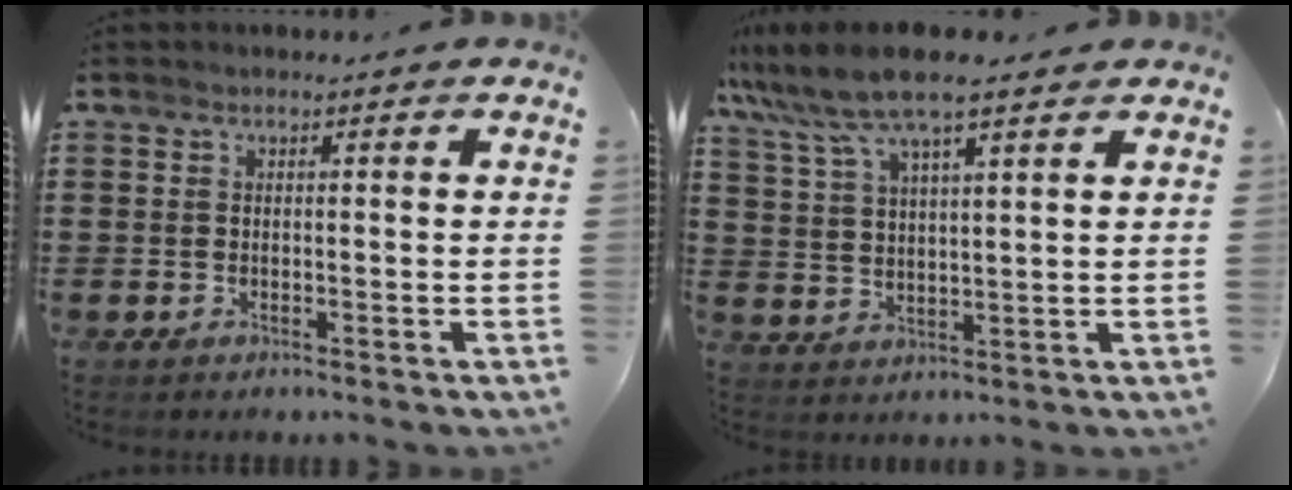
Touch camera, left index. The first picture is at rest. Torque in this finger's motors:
{"motor_torque": [2.14, 0.00, 1.05, 0.21]}